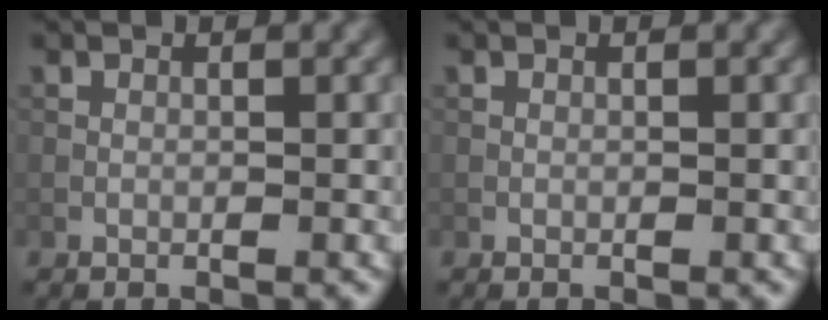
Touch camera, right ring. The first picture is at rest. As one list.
[{"total": 0.0}]